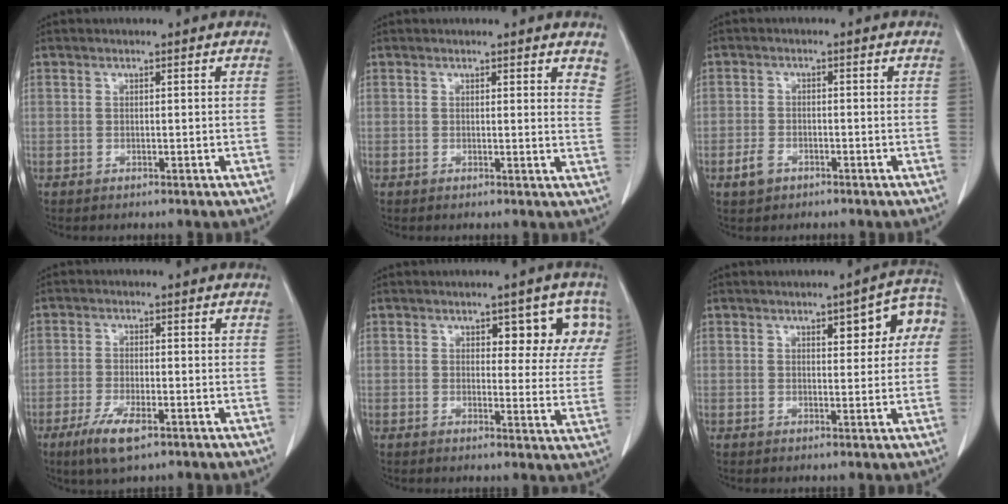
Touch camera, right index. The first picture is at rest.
{"total": 5.4, "force": [4.8, 1.4, 2.1], "torque": [-0.013, -0.017, 0.032]}
{"total": 2.7, "force": [-1.5, 1.8, 1.3], "torque": [-0.027, 0.003, -0.021]}
{"total": 5.7, "force": [-3.3, 1.5, 4.5], "torque": [-0.092, -0.010, -0.055]}
{"total": 8.1, "force": [4.0, 3.9, 5.8], "torque": [-0.046, 0.006, 0.042]}
{"total": 7.0, "force": [2.1, 2.4, 6.2], "torque": [-0.068, 0.025, 0.021]}